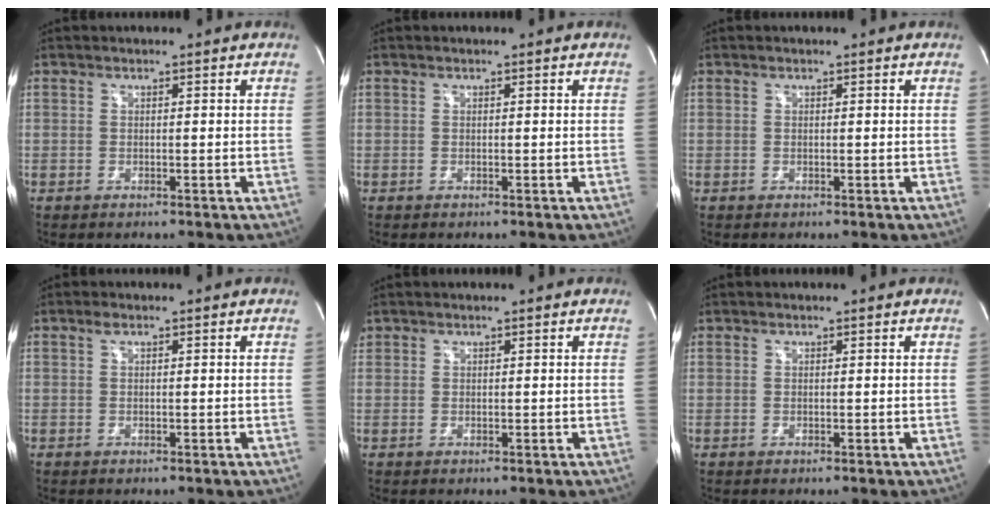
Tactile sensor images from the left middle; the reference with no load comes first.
{"total": 0.0}
{"total": 0.0}
{"total": 0.8, "force": [0.5, 0.2, 0.6], "torque": [-0.018, 0.006, 0.010]}
{"total": 0.8, "force": [0.6, 0.5, 0.0], "torque": [0.003, 0.009, 0.011]}
{"total": 0.0}